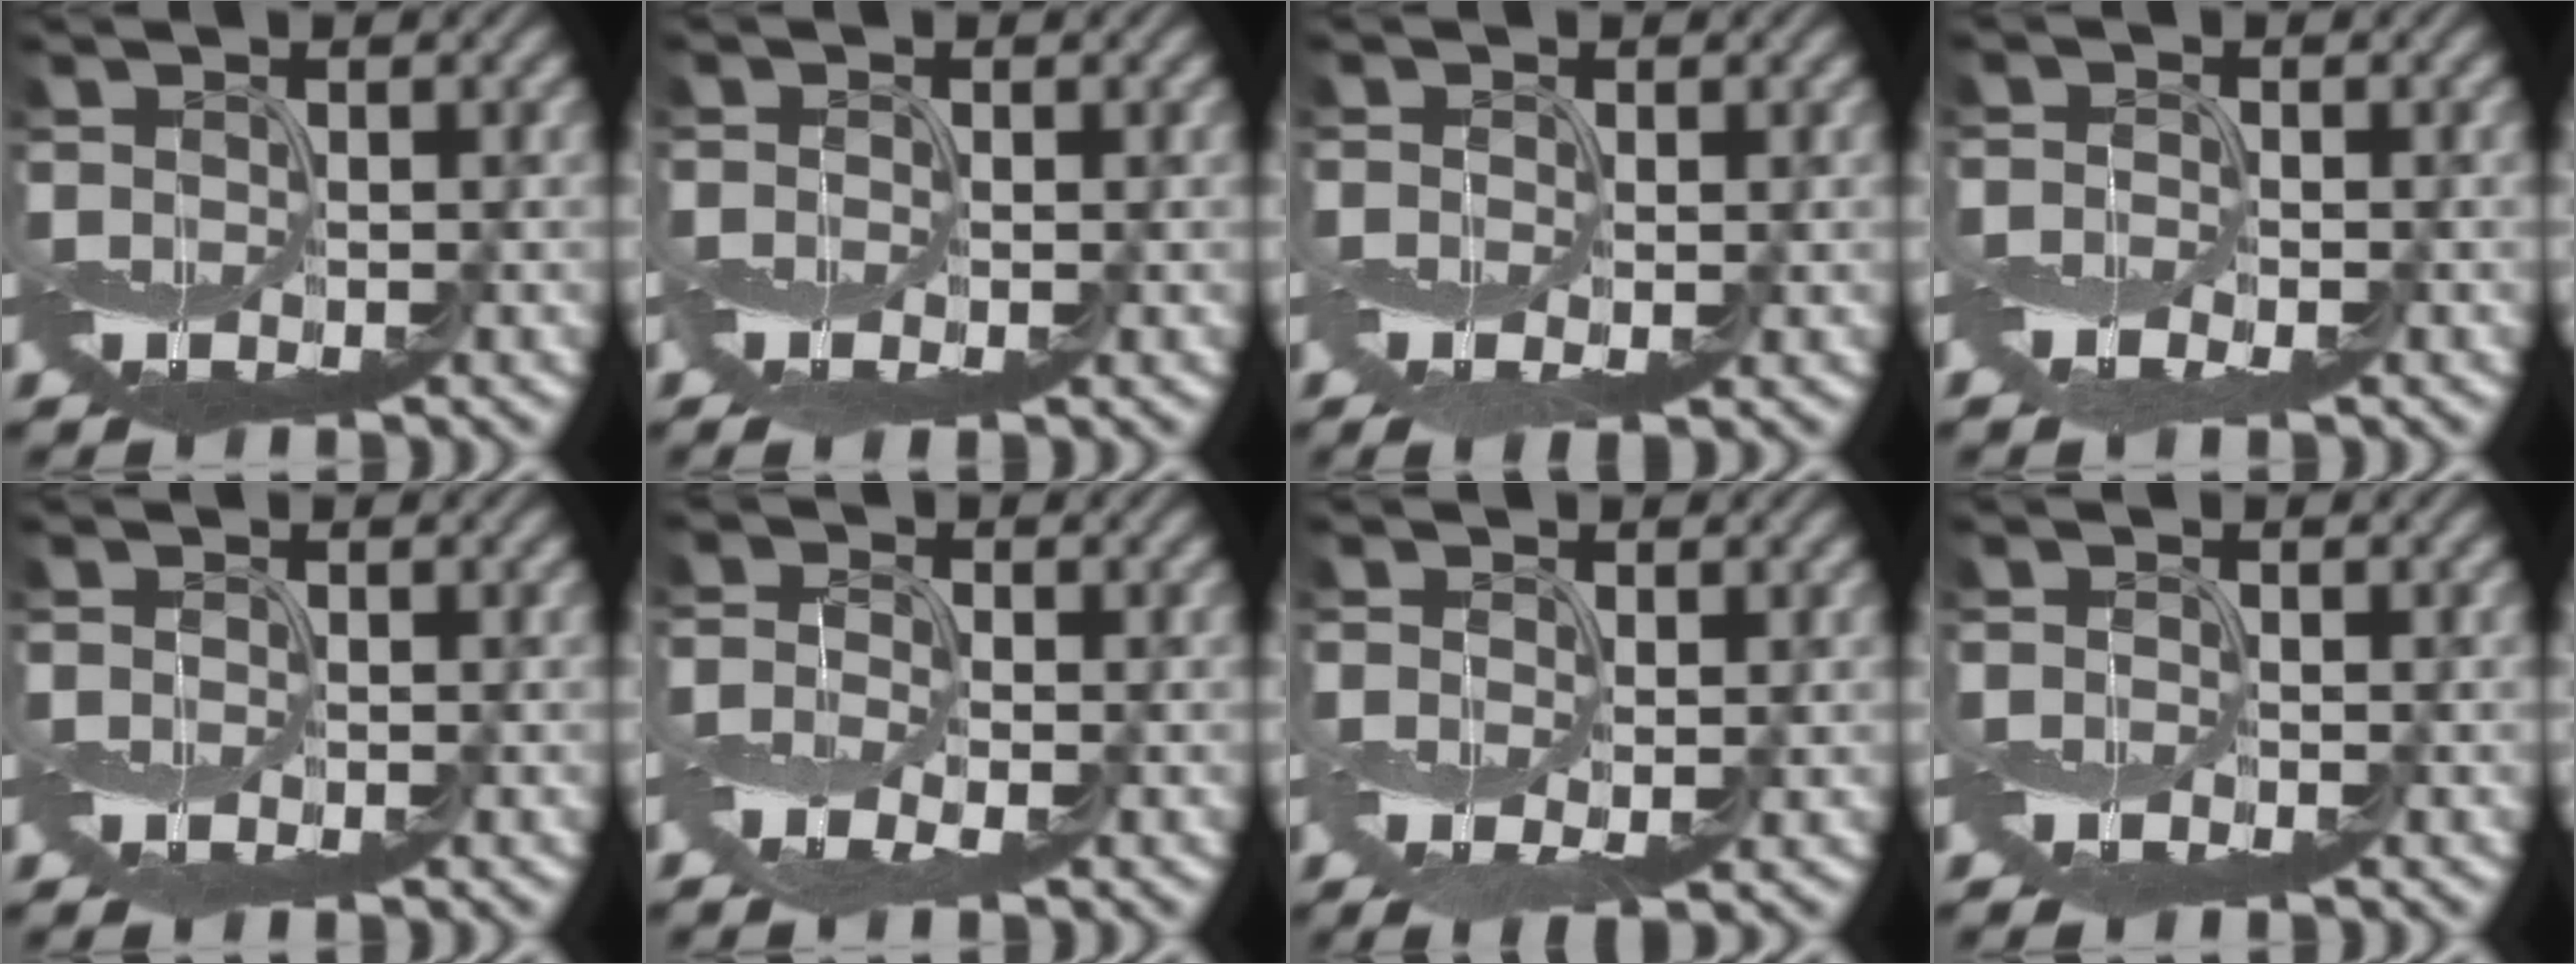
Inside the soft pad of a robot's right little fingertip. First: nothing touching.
{"total": 1.1, "force": [-0.4, 0.5, 0.9], "torque": [-0.021, -0.007, 0.002]}
{"total": 2.1, "force": [-0.6, 1.1, 1.6], "torque": [-0.031, -0.008, -0.004]}
{"total": 1.6, "force": [-1.1, 0.7, 0.9], "torque": [-0.021, -0.003, -0.026]}
{"total": 0.5, "force": [-0.3, 0.4, 0.2], "torque": [-0.005, -0.002, -0.003]}
{"total": 2.6, "force": [-1.3, 1.4, 1.7], "torque": [-0.044, -0.002, -0.034]}
{"total": 2.8, "force": [-0.6, 1.5, 2.3], "torque": [-0.043, -0.009, -0.005]}
{"total": 0.8, "force": [-0.6, 0.3, 0.3], "torque": [-0.007, -0.002, -0.013]}